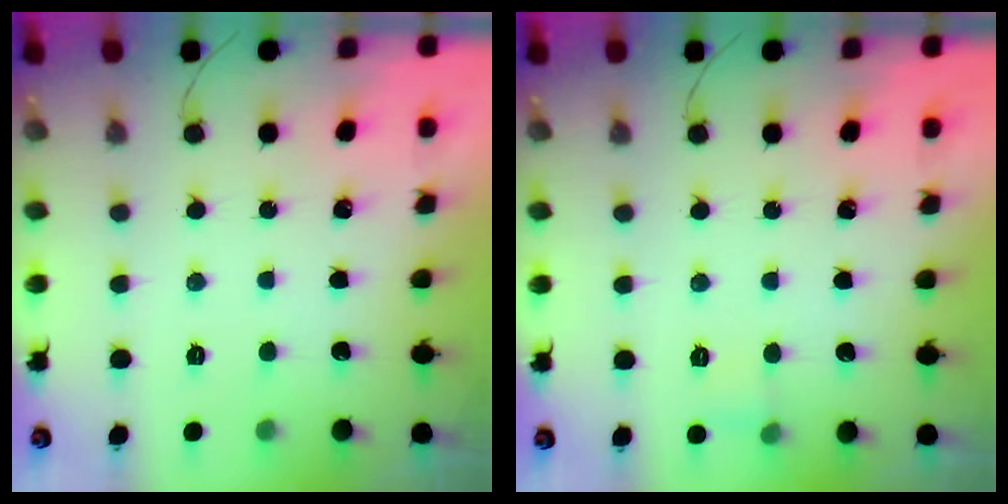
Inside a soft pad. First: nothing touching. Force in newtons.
{"total": 3.5, "press": 3.4, "slide": 0.9}